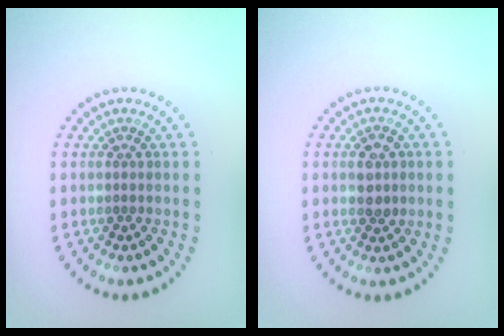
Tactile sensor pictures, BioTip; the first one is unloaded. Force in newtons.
{"total": 1.9, "press": 1.9, "slide": 0.1}